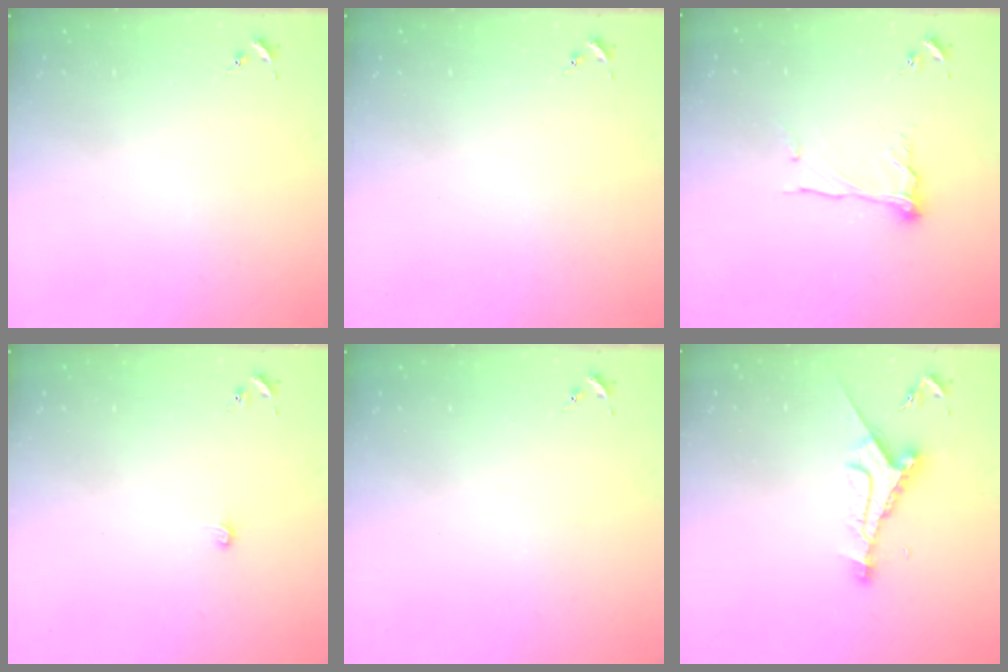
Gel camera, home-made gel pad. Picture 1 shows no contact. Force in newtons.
{"total": 0.0}
{"total": 10.3, "press": 10.3, "slide": 0.7}
{"total": 4.4, "press": 4.3, "slide": 0.4}
{"total": 0.0}
{"total": 9.4, "press": 9.4, "slide": 0.8}